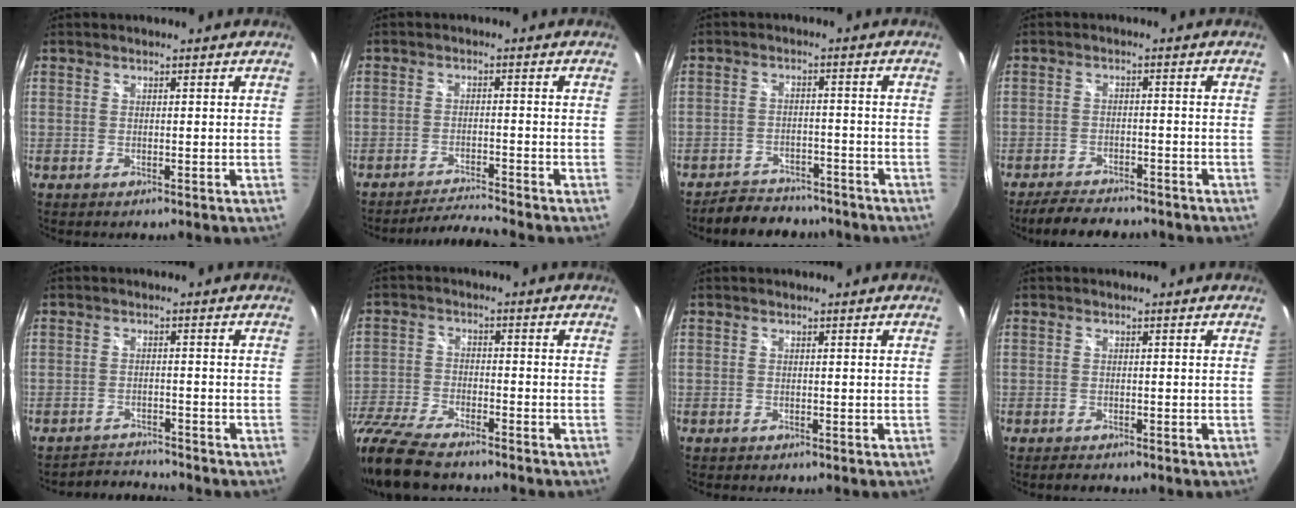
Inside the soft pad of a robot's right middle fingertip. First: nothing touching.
{"total": 5.3, "force": [-5.1, -1.4, 0.7], "torque": [-0.036, 0.002, -0.091]}
{"total": 10.0, "force": [-8.8, 4.0, 2.8], "torque": [-0.068, 0.010, -0.117]}
{"total": 8.7, "force": [-7.5, 2.6, 3.5], "torque": [-0.084, -0.006, -0.113]}
{"total": 4.3, "force": [-4.2, -0.2, -0.5], "torque": [-0.008, 0.005, -0.077]}
{"total": 14.8, "force": [-12.2, 4.2, 7.2], "torque": [-0.176, -0.029, -0.229]}
{"total": 0.5, "force": [-0.5, 0.1, 0.1], "torque": [-0.003, 0.000, -0.008]}
{"total": 1.6, "force": [-1.4, 0.5, 0.4], "torque": [-0.012, -0.002, -0.024]}